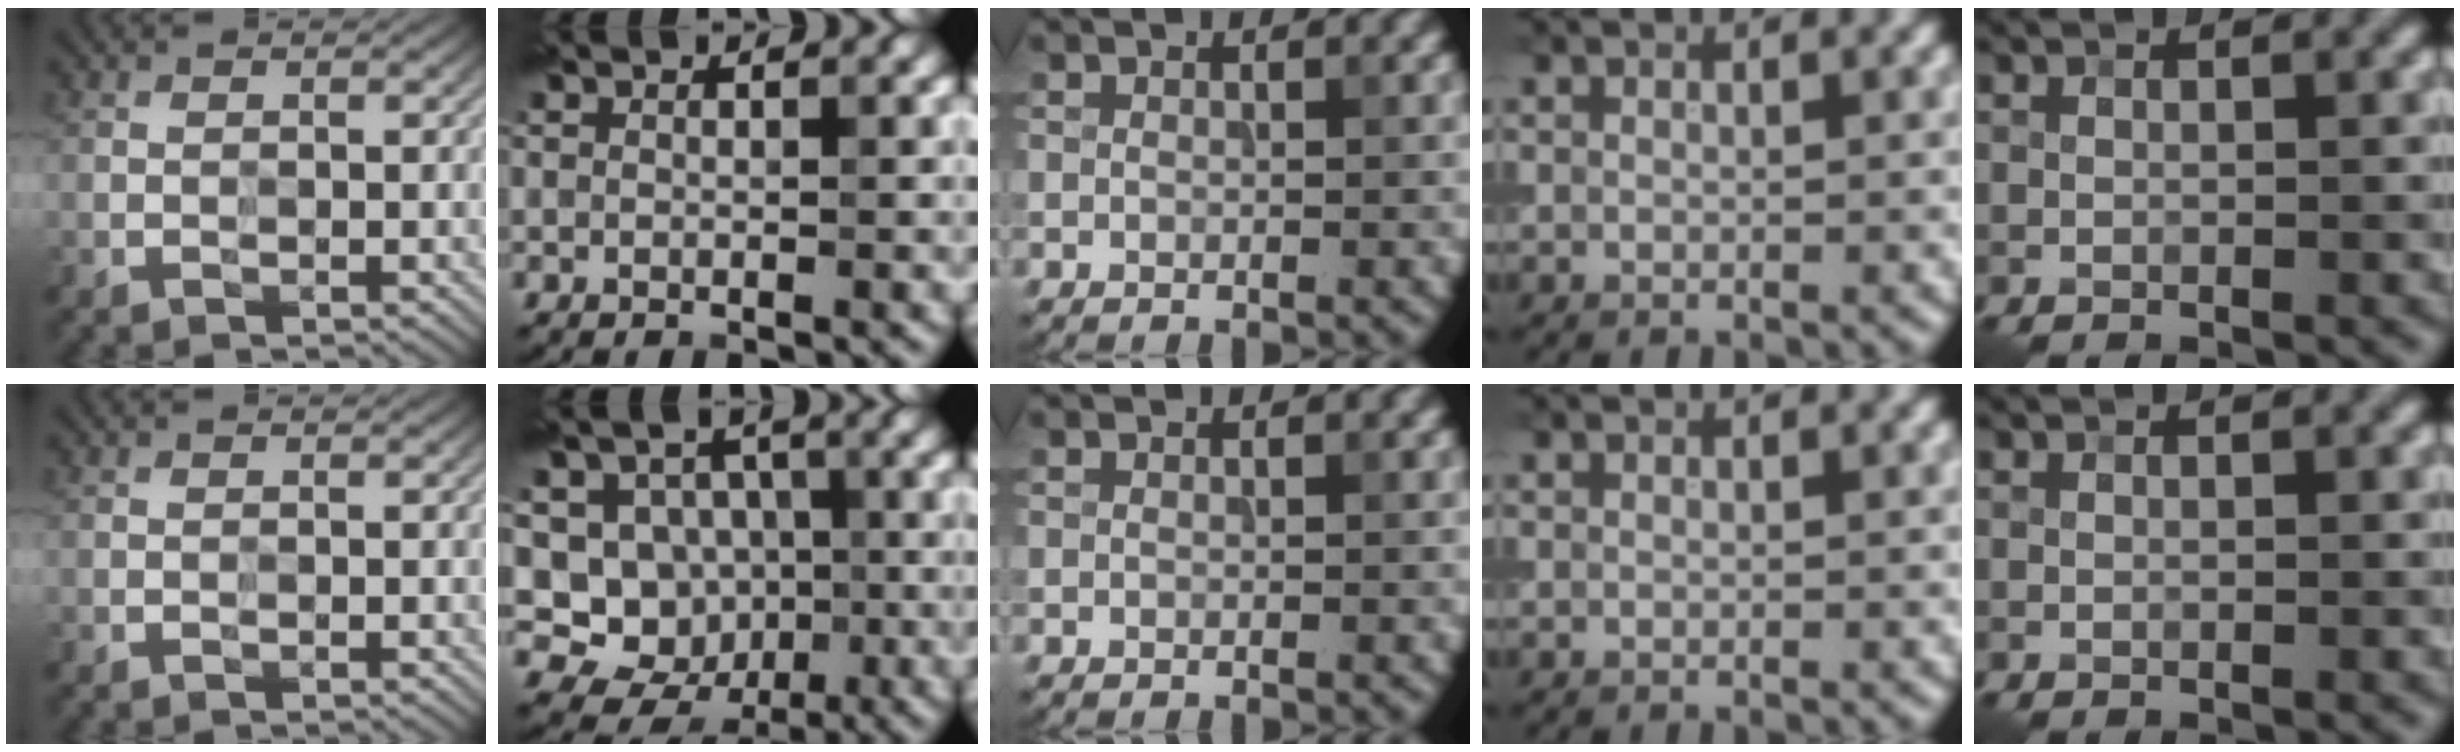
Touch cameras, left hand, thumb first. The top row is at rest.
{"index": {"total": 9.6, "force": [-2.1, 8.8, 3.2], "torque": [-0.071, 0.031, -0.044]}}